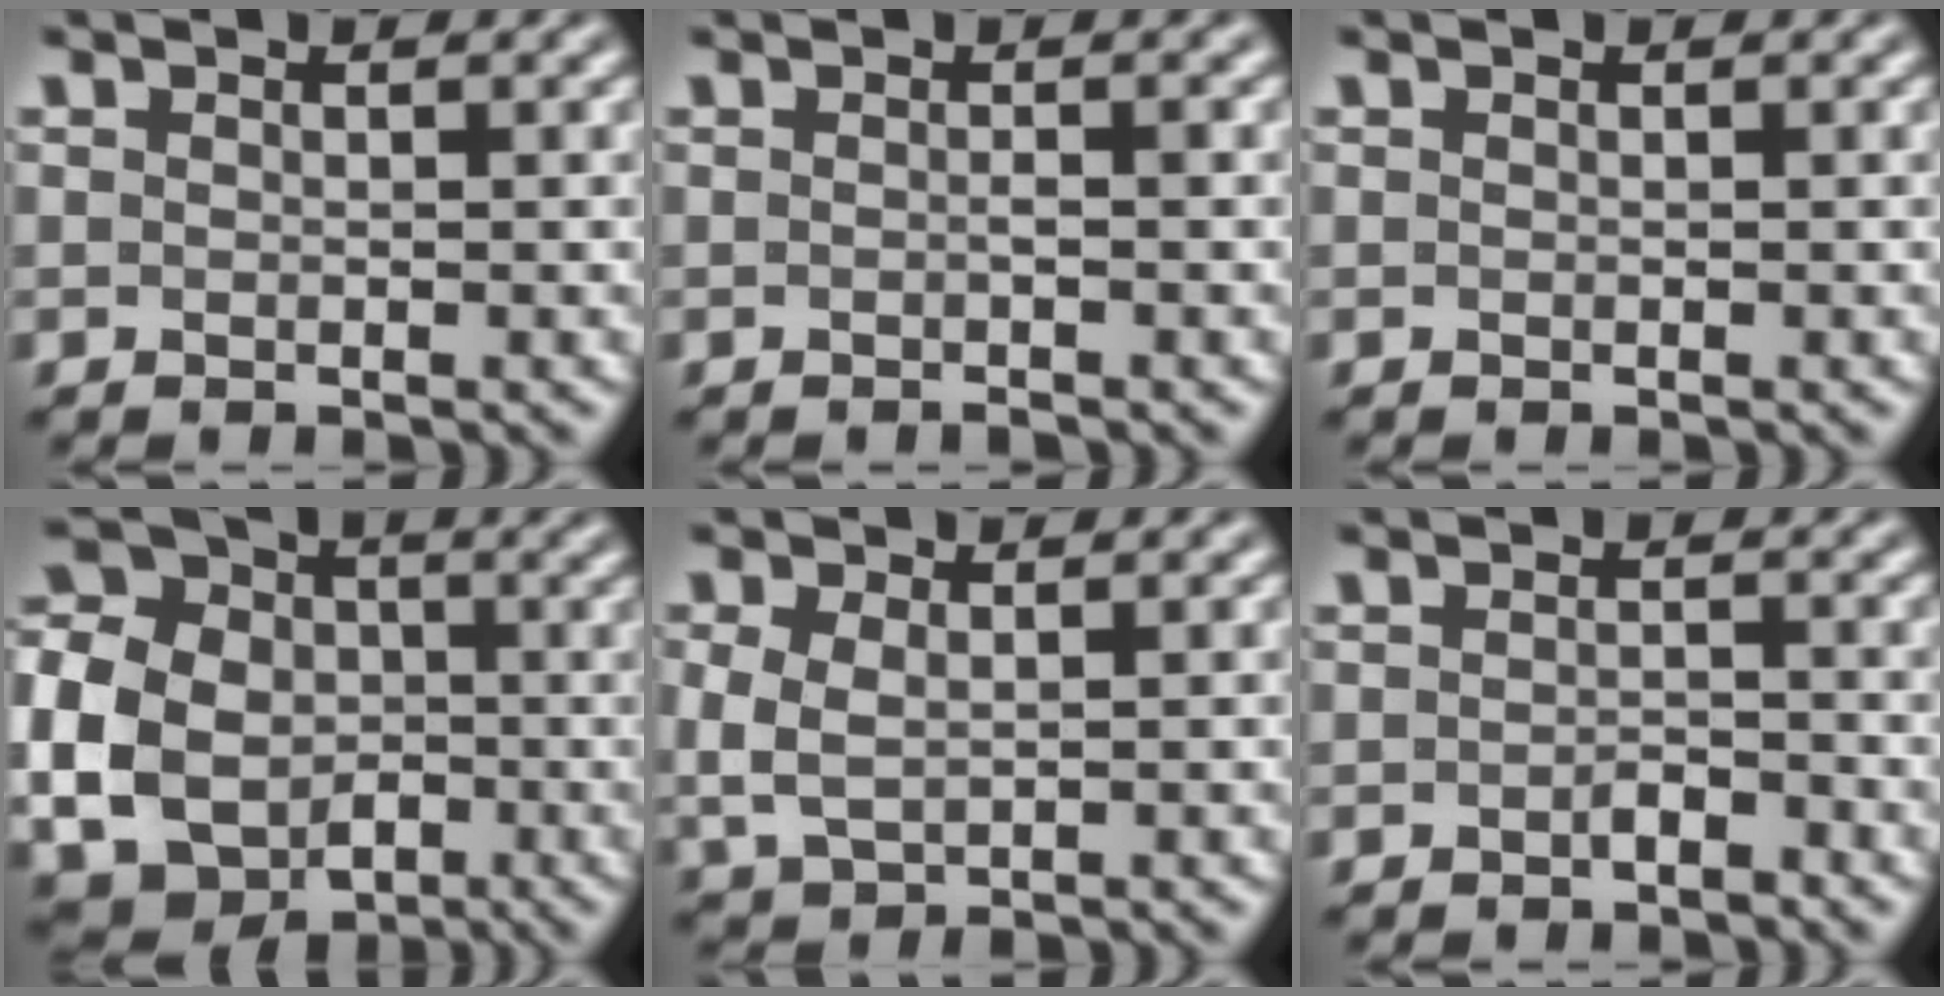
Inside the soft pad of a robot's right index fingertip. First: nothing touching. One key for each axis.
{"total": 0.9, "fx": -0.5, "fy": -0.2, "fz": 0.7, "tx": -0.008, "ty": 0.004, "tz": -0.011}
{"total": 0.0}
{"total": 13.8, "fx": -1.3, "fy": 11.9, "fz": 6.7, "tx": -0.146, "ty": -0.049, "tz": -0.017}
{"total": 3.2, "fx": 0.1, "fy": 2.3, "fz": 2.2, "tx": -0.056, "ty": -0.012, "tz": 0.017}
{"total": 1.1, "fx": -1.0, "fy": 0.0, "fz": 0.4, "tx": 0.000, "ty": -0.001, "tz": -0.018}